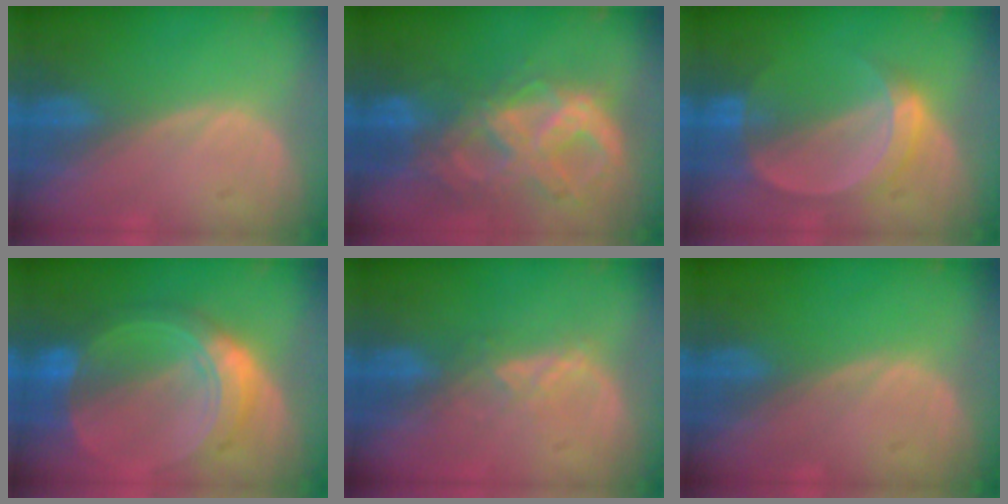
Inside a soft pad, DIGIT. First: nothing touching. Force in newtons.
{"total": 10.8, "press": 9.1, "slide": 5.7}
{"total": 5.7, "press": 5.2, "slide": 2.4}
{"total": 8.8, "press": 8.8, "slide": 0.6}
{"total": 2.9, "press": 2.8, "slide": 0.7}
{"total": 0.0}